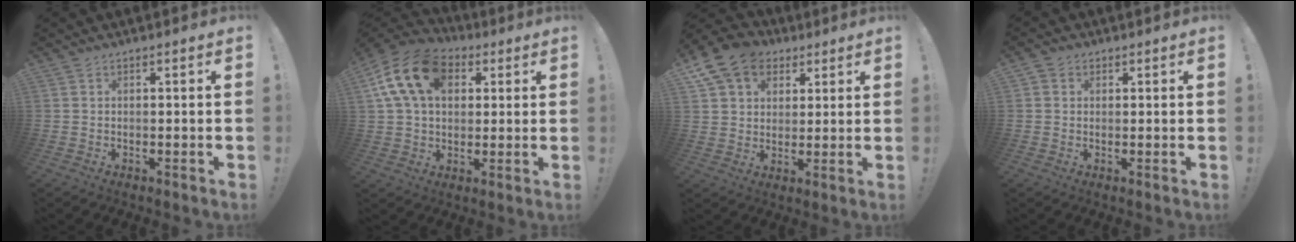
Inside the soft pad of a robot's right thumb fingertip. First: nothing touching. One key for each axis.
{"total": 17.3, "fx": 5.9, "fy": 12.0, "fz": 11.0, "tx": -0.194, "ty": -0.008, "tz": 0.112}
{"total": 11.2, "fx": 5.7, "fy": 8.8, "fz": 3.8, "tx": -0.063, "ty": -0.031, "tz": 0.117}
{"total": 1.7, "fx": 0.7, "fy": 1.5, "fz": 0.4, "tx": -0.005, "ty": 0.001, "tz": 0.011}